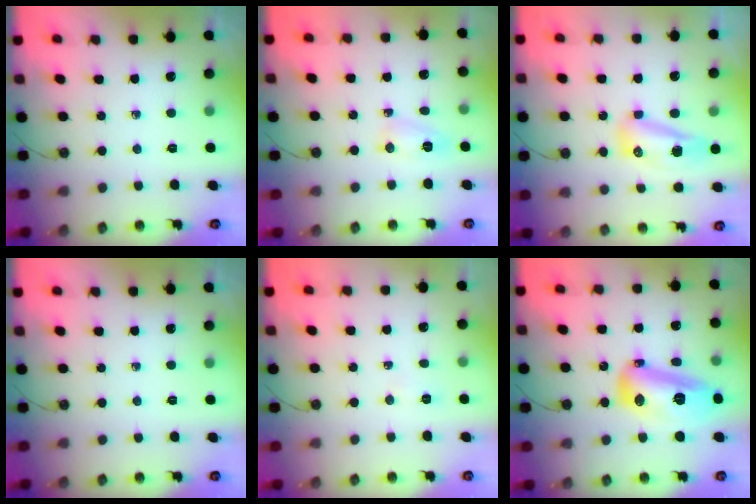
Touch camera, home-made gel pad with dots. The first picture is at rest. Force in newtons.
{"total": 3.5, "press": 3.4, "slide": 1.0}
{"total": 8.5, "press": 8.4, "slide": 1.1}
{"total": 0.0}
{"total": 2.8, "press": 2.6, "slide": 0.9}
{"total": 16.5, "press": 16.4, "slide": 1.2}